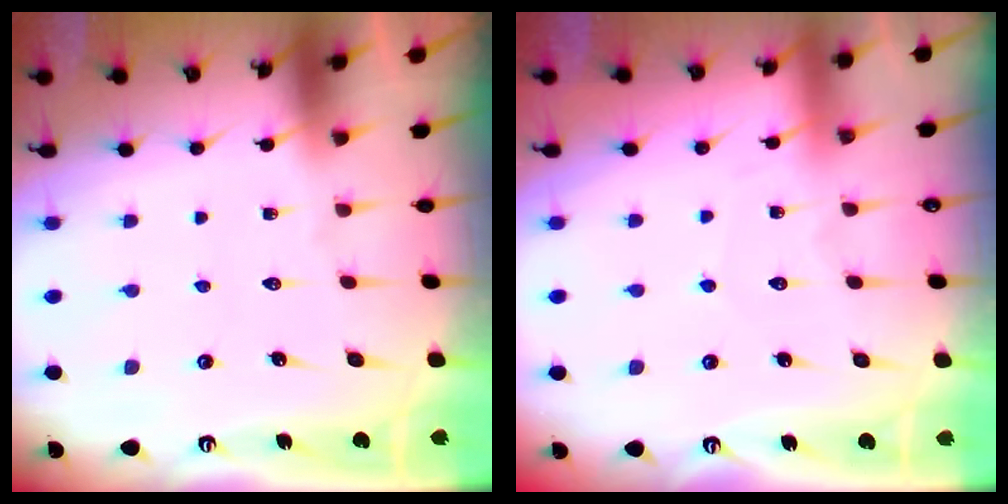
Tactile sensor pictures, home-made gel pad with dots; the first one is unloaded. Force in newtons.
{"total": 4.5, "press": 4.4, "slide": 0.7}